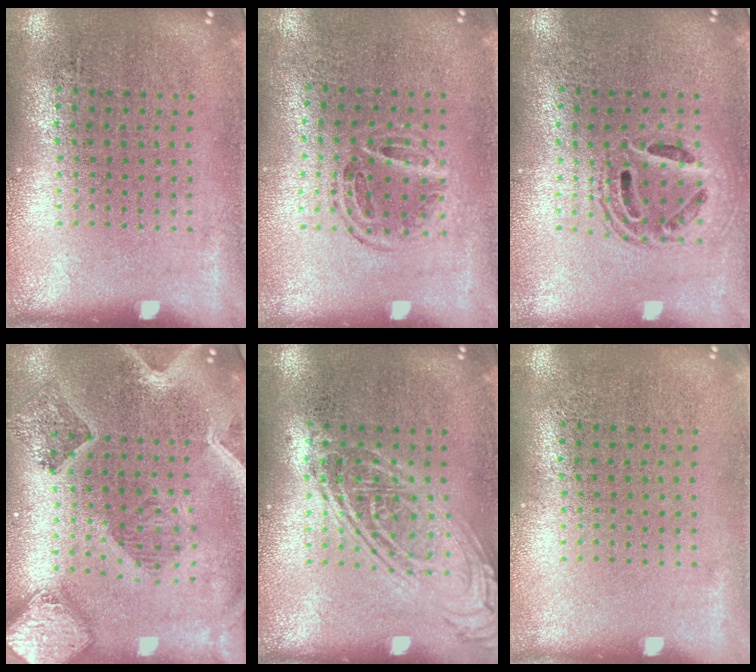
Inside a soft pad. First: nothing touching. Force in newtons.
{"total": 1.0, "press": 1.0, "slide": 0.4}
{"total": 1.6, "press": 1.4, "slide": 0.8}
{"total": 2.1, "press": 1.9, "slide": 0.7}
{"total": 2.4, "press": 2.4, "slide": 0.2}
{"total": 0.0}